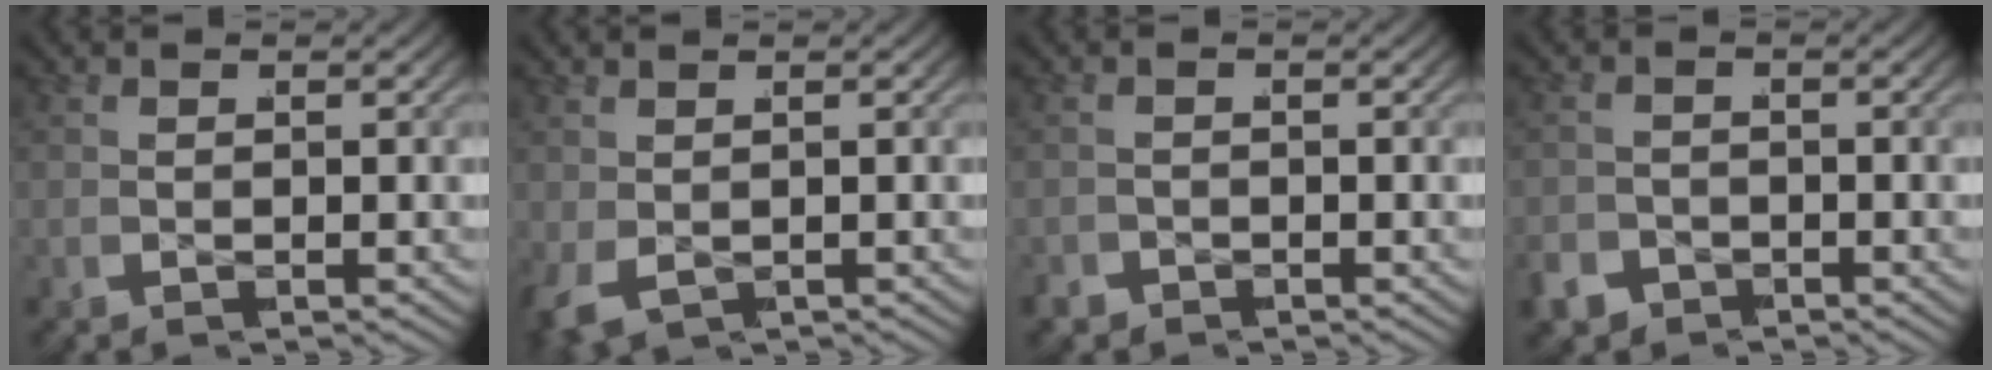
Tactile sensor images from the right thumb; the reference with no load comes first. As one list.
[{"total": 1.3, "force": [-0.4, 1.0, 0.6], "torque": [-0.018, -0.006, -0.001]}, {"total": 1.0, "force": [-0.9, 0.6, -0.1], "torque": [0.006, 0.003, -0.019]}, {"total": 2.7, "force": [-1.8, 2.0, 0.3], "torque": [-0.009, -0.003, -0.031]}]